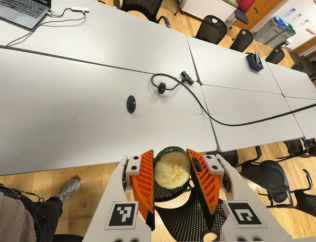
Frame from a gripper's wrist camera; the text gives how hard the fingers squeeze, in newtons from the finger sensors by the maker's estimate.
{"total": 4.6, "left": 4.8, "right": 4.5}